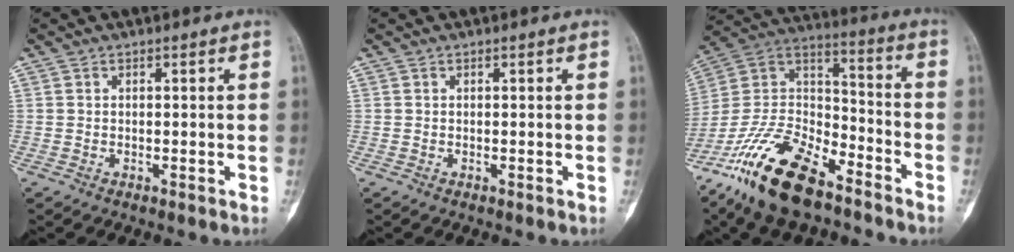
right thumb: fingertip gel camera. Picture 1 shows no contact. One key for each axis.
{"total": 0.0}
{"total": 22.0, "fx": -14.9, "fy": 9.2, "fz": 13.3, "tx": -0.271, "ty": 0.067, "tz": -0.280}